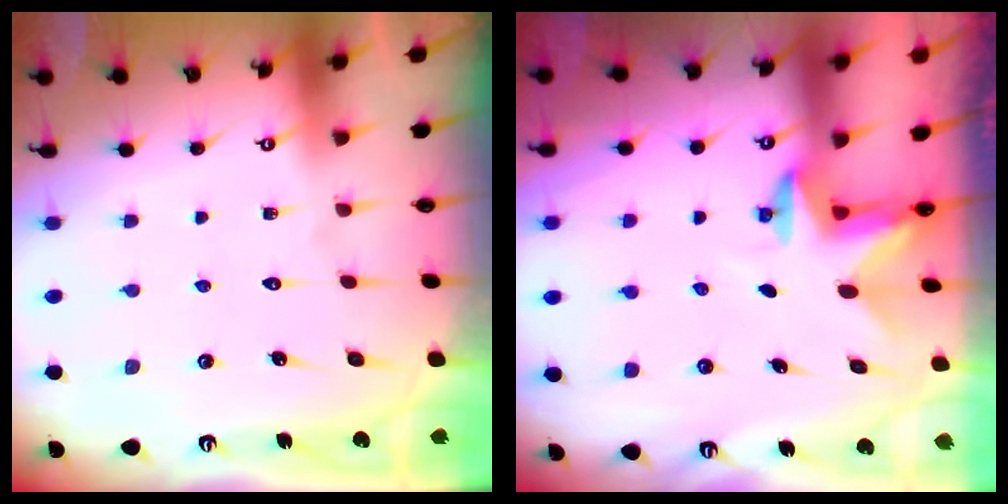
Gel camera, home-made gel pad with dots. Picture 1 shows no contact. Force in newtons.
{"total": 2.6, "press": 2.5, "slide": 0.4}